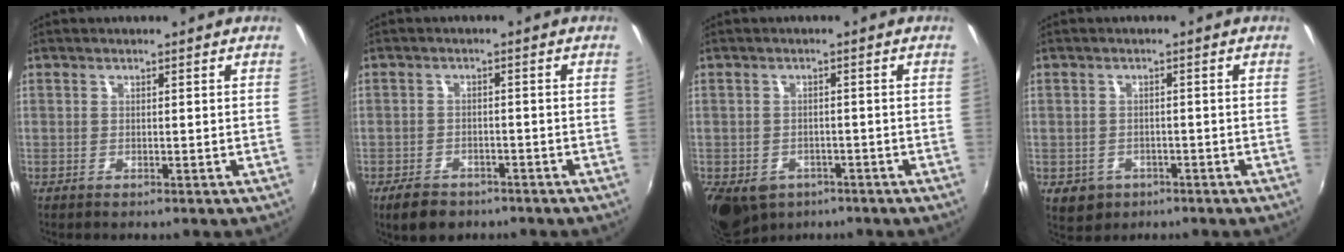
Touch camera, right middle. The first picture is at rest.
{"total": 5.5, "force": [-4.0, 3.0, 2.3], "torque": [-0.062, -0.003, -0.060]}
{"total": 10.8, "force": [-6.2, 7.2, 5.1], "torque": [-0.129, -0.030, -0.091]}
{"total": 5.1, "force": [-2.2, 4.2, 1.9], "torque": [-0.045, -0.006, -0.024]}